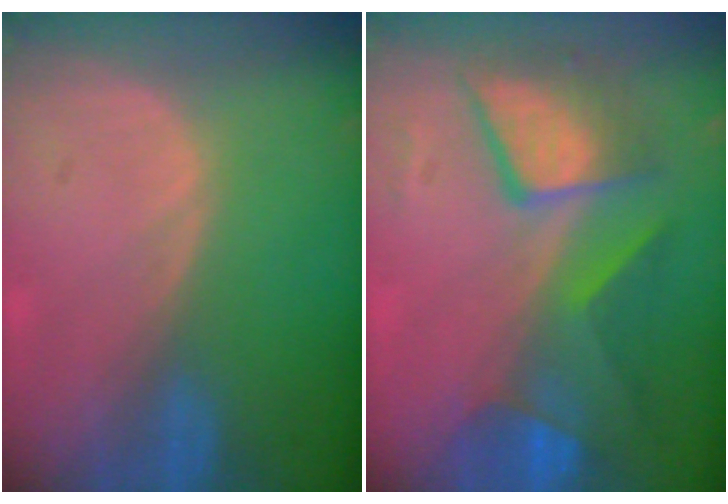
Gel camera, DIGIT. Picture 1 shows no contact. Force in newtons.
{"total": 9.2, "press": 9.2, "slide": 0.6}